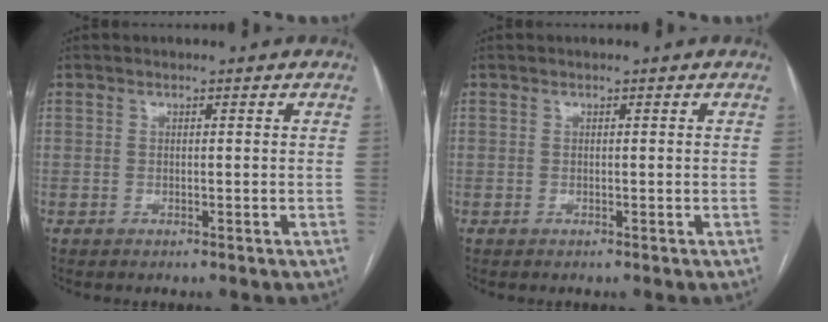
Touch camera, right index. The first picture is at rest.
{"total": 0.0}